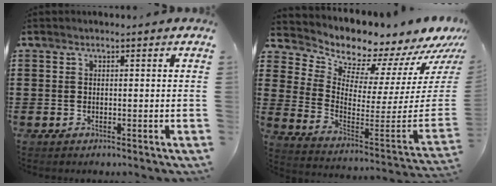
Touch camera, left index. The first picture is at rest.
{"total": 7.5, "force": [7.5, 0.5, 0.1], "torque": [-0.030, -0.097, 0.121]}